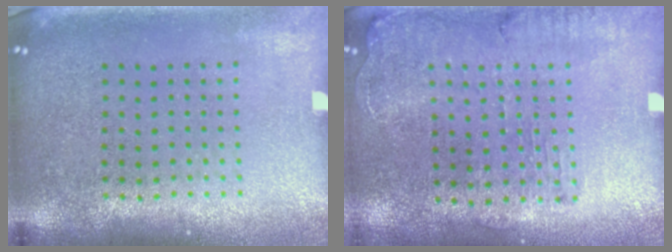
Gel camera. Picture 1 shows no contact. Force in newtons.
{"total": 1.3, "press": 1.2, "slide": 0.5}